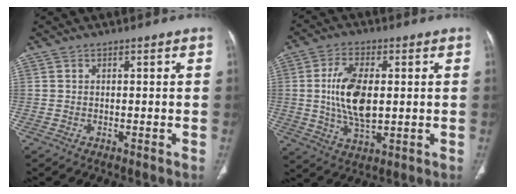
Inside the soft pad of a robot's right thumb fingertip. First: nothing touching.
{"total": 11.6, "force": [0.6, 5.8, 9.9], "torque": [-0.190, -0.005, 0.016]}